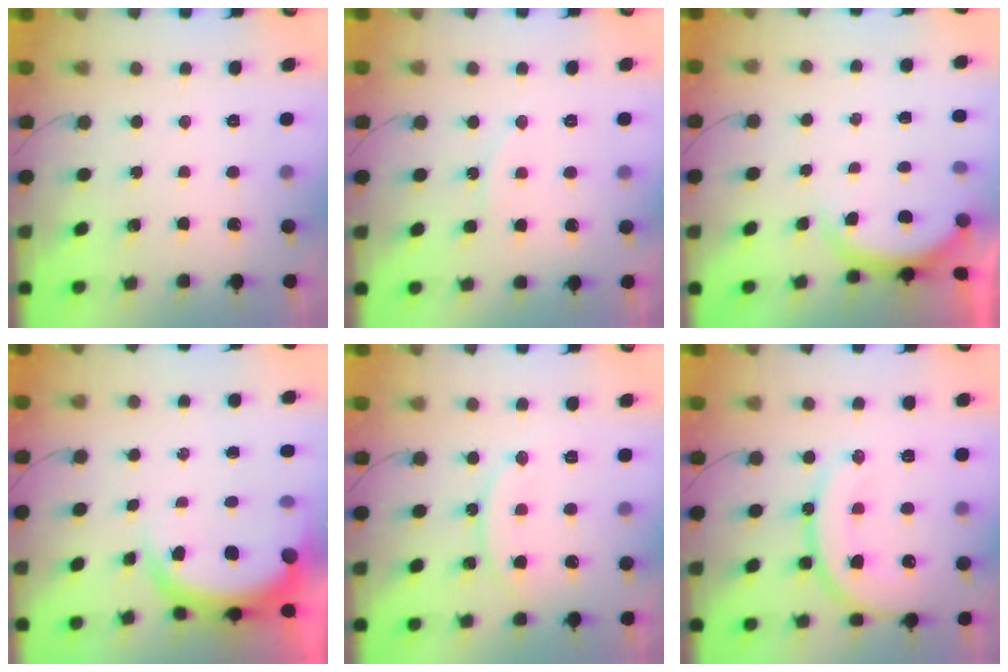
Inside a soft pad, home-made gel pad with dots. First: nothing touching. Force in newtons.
{"total": 8.2, "press": 8.2, "slide": 0.3}
{"total": 4.1, "press": 4.1, "slide": 0.6}
{"total": 6.4, "press": 6.3, "slide": 1.0}
{"total": 11.4, "press": 11.4, "slide": 0.7}
{"total": 15.7, "press": 15.6, "slide": 2.0}